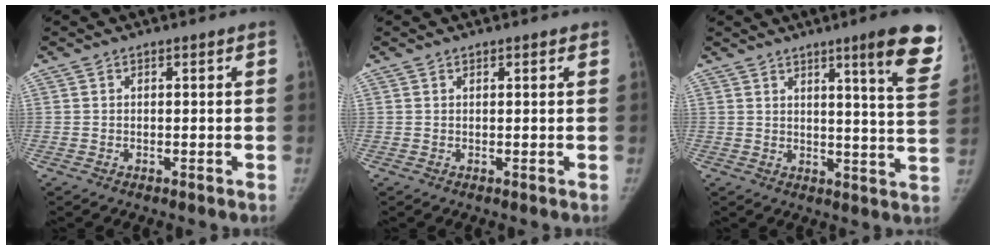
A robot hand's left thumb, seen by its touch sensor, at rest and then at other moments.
{"total": 1.0, "force": [0.8, 0.3, 0.4], "torque": [-0.003, -0.001, 0.011]}
{"total": 12.8, "force": [7.6, 0.7, 10.3], "torque": [-0.117, -0.046, 0.092]}